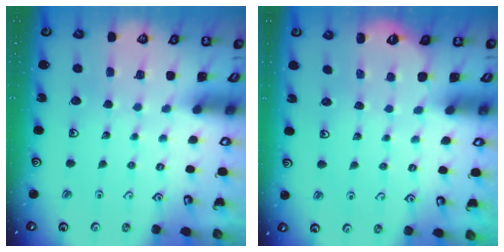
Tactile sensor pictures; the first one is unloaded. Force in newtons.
{"total": 2.1, "press": 1.0, "slide": 1.8}